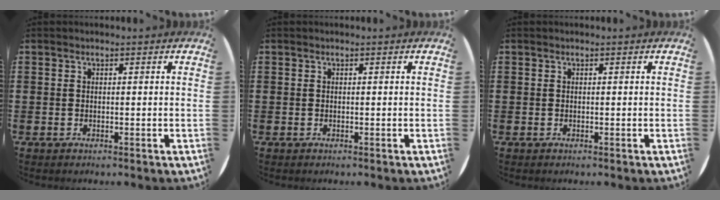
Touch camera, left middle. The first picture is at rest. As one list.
[{"total": 0.0}, {"total": 0.0}]